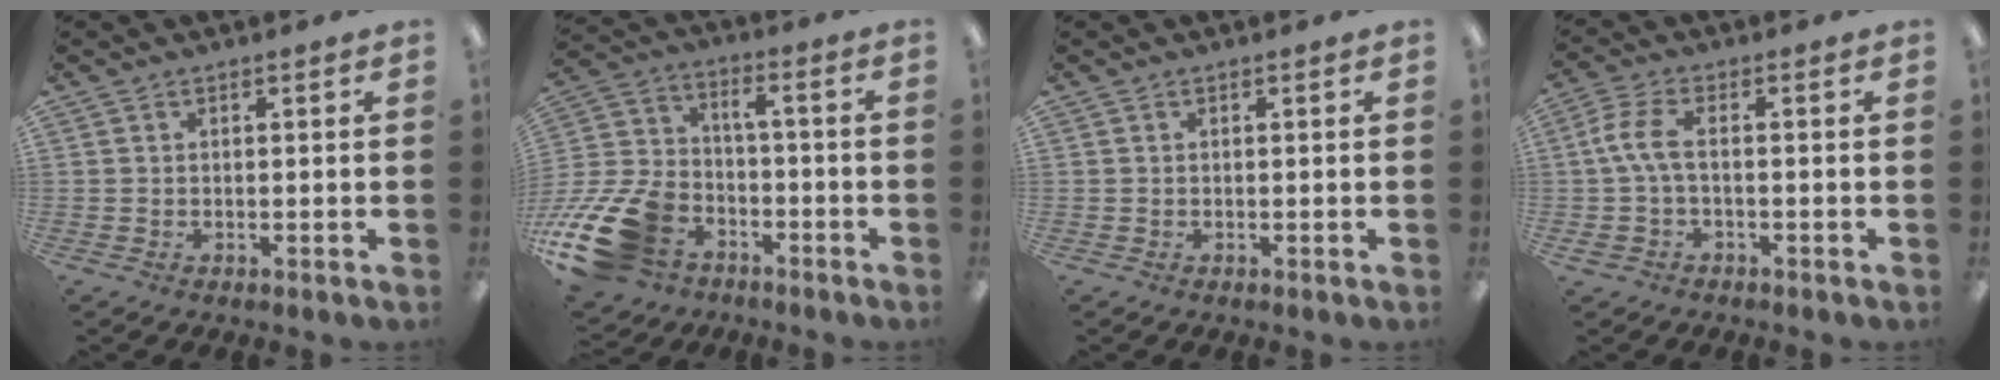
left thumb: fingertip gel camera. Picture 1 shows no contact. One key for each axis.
{"total": 18.6, "fx": -8.9, "fy": 12.4, "fz": 10.6, "tx": -0.225, "ty": 0.049, "tz": -0.146}
{"total": 0.0}
{"total": 7.2, "fx": -0.1, "fy": 3.4, "fz": 6.4, "tx": -0.140, "ty": 0.003, "tz": -0.005}